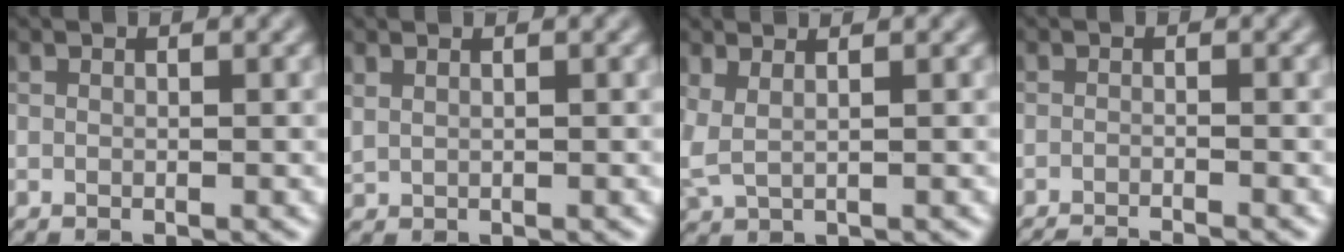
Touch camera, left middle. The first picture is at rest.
{"total": 1.0, "force": [0.9, 0.4, 0.4], "torque": [-0.011, -0.001, 0.015]}
{"total": 1.9, "force": [1.1, 0.7, 1.4], "torque": [-0.031, -0.002, 0.023]}
{"total": 3.7, "force": [-3.5, 0.4, 1.2], "torque": [-0.015, -0.010, -0.056]}